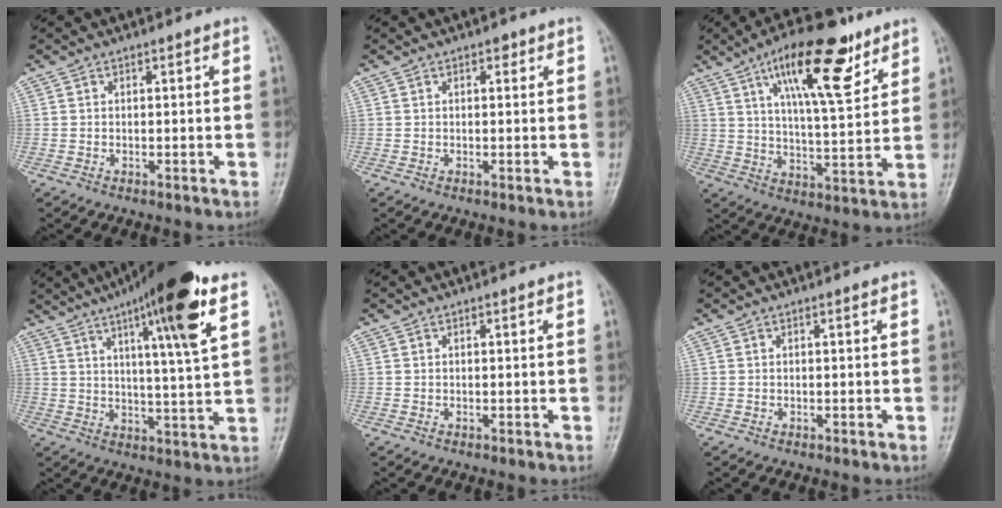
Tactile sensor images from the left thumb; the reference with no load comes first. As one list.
[{"total": 1.2, "force": [0.6, 0.7, 0.7], "torque": [0.001, 0.000, 0.005]}, {"total": 17.2, "force": [9.5, 5.8, 13.2], "torque": [-0.181, -0.038, 0.153]}, {"total": 17.0, "force": [8.8, 2.2, 14.4], "torque": [-0.218, -0.024, 0.131]}, {"total": 0.0}, {"total": 0.0}]